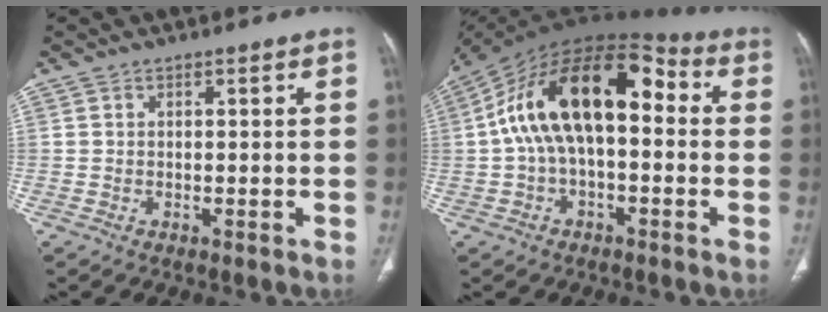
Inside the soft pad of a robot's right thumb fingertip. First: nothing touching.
{"total": 20.0, "force": [1.5, 10.4, 17.0], "torque": [-0.285, 0.053, 0.013]}